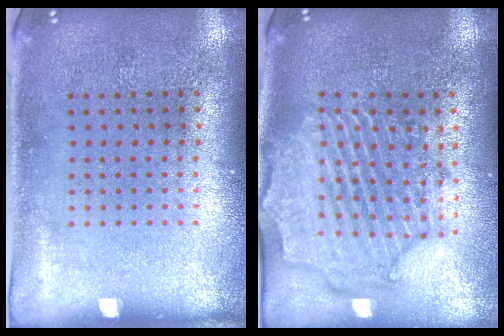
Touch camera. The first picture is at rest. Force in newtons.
{"total": 2.3, "press": 2.2, "slide": 0.8}